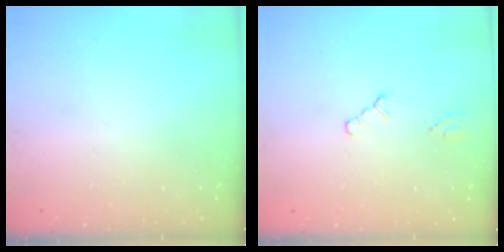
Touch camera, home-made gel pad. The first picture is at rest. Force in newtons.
{"total": 0.9, "press": 0.8, "slide": 0.2}